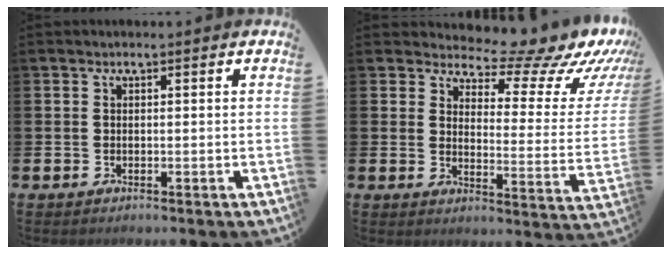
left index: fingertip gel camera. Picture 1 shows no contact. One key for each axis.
{"total": 10.0, "fx": 8.6, "fy": 3.5, "fz": 3.7, "tx": -0.059, "ty": -0.072, "tz": 0.140}